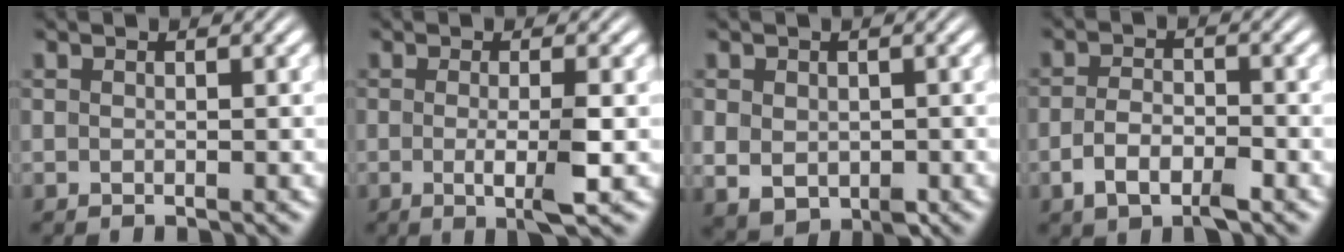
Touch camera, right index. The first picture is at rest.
{"total": 3.7, "force": [-1.0, 0.2, 3.5], "torque": [-0.058, -0.013, -0.016]}
{"total": 4.4, "force": [-1.0, 3.4, 2.6], "torque": [-0.065, -0.032, 0.004]}
{"total": 3.1, "force": [-1.9, 1.4, 2.1], "torque": [-0.036, -0.006, -0.032]}